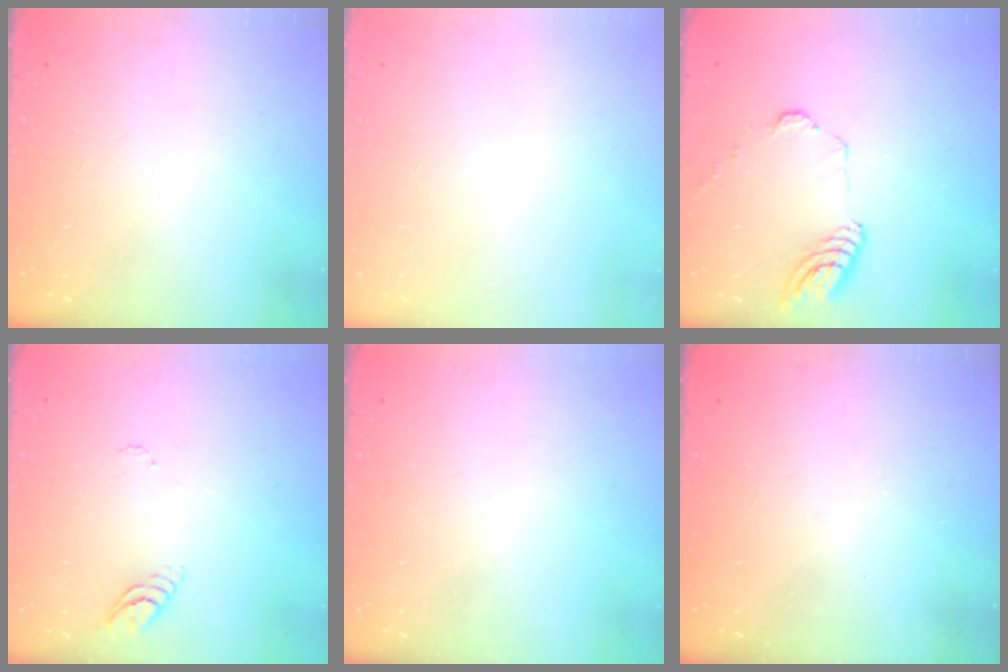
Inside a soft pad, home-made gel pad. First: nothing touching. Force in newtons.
{"total": 0.0}
{"total": 11.8, "press": 11.7, "slide": 1.3}
{"total": 3.4, "press": 3.4, "slide": 0.4}
{"total": 0.0}
{"total": 0.0}